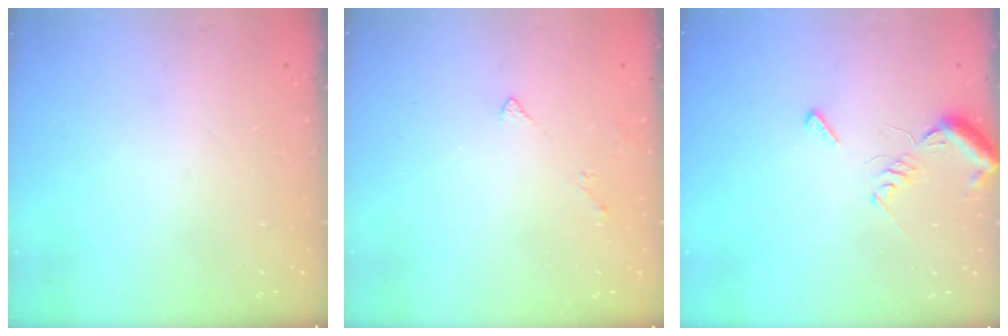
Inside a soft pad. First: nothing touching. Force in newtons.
{"total": 3.3, "press": 3.3, "slide": 0.6}
{"total": 7.2, "press": 7.2, "slide": 0.7}